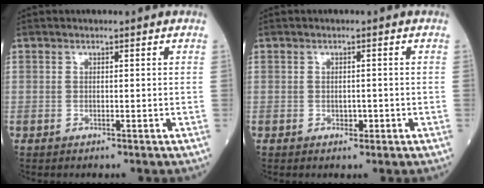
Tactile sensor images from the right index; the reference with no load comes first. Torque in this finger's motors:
{"motor_torque": [-0.29, -0.04, -0.04, -0.01]}